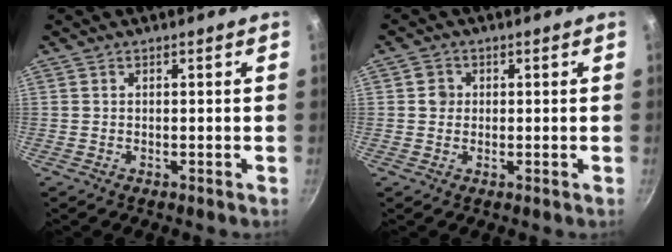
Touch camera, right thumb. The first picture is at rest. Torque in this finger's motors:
{"motor_torque": [0.57, 0.48, 0.37, 0.25, 0.01]}